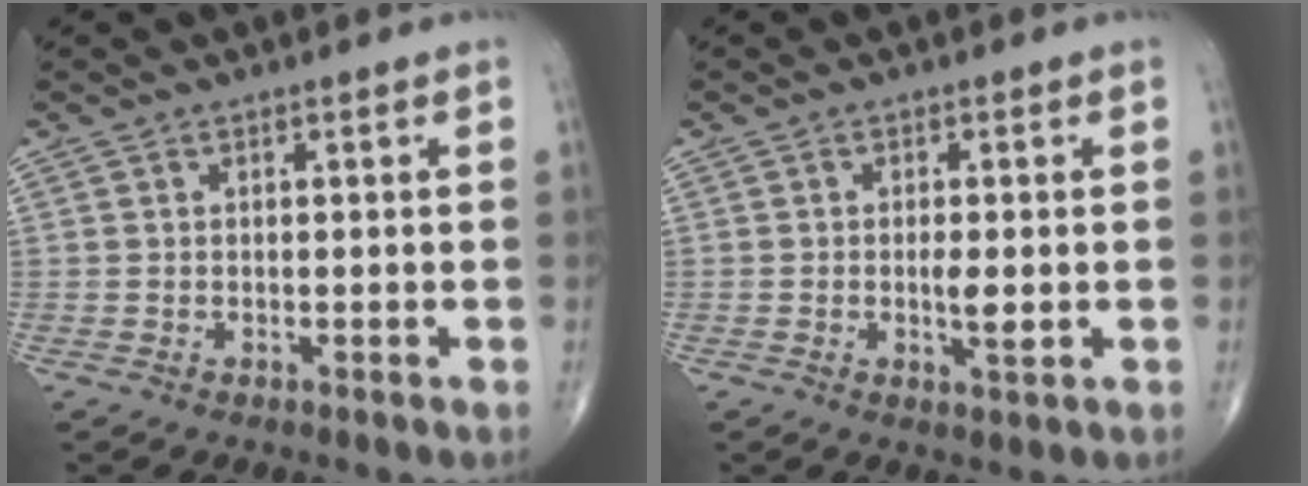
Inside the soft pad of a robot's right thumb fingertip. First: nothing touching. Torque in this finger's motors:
{"motor_torque": [2.04, 1.90, 0.14, -0.32, -0.01]}